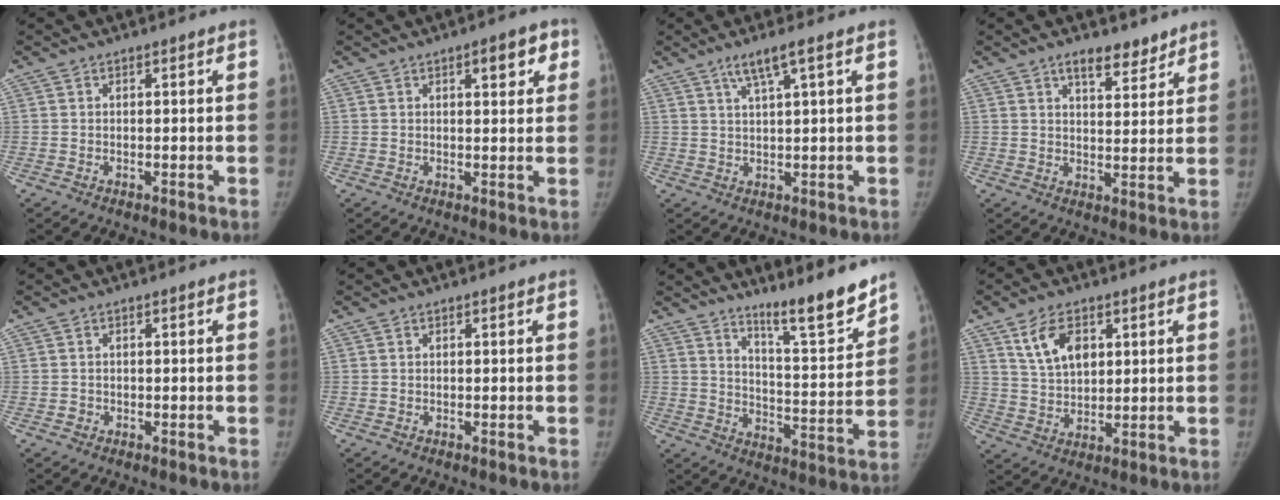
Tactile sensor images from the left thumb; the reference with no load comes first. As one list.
[{"total": 5.3, "force": [2.4, 2.1, 4.2], "torque": [-0.033, -0.005, 0.027]}, {"total": 4.5, "force": [2.5, -0.1, 3.7], "torque": [-0.076, -0.007, 0.053]}, {"total": 6.3, "force": [4.6, 2.7, 3.2], "torque": [-0.023, -0.029, 0.072]}, {"total": 0.9, "force": [-0.3, 0.8, 0.1], "torque": [0.006, 0.005, -0.006]}, {"total": 0.0}, {"total": 12.4, "force": [10.2, 1.1, 7.1], "torque": [-0.087, -0.086, 0.165]}, {"total": 8.7, "force": [3.9, 5.3, 5.7], "torque": [-0.083, -0.017, 0.081]}]